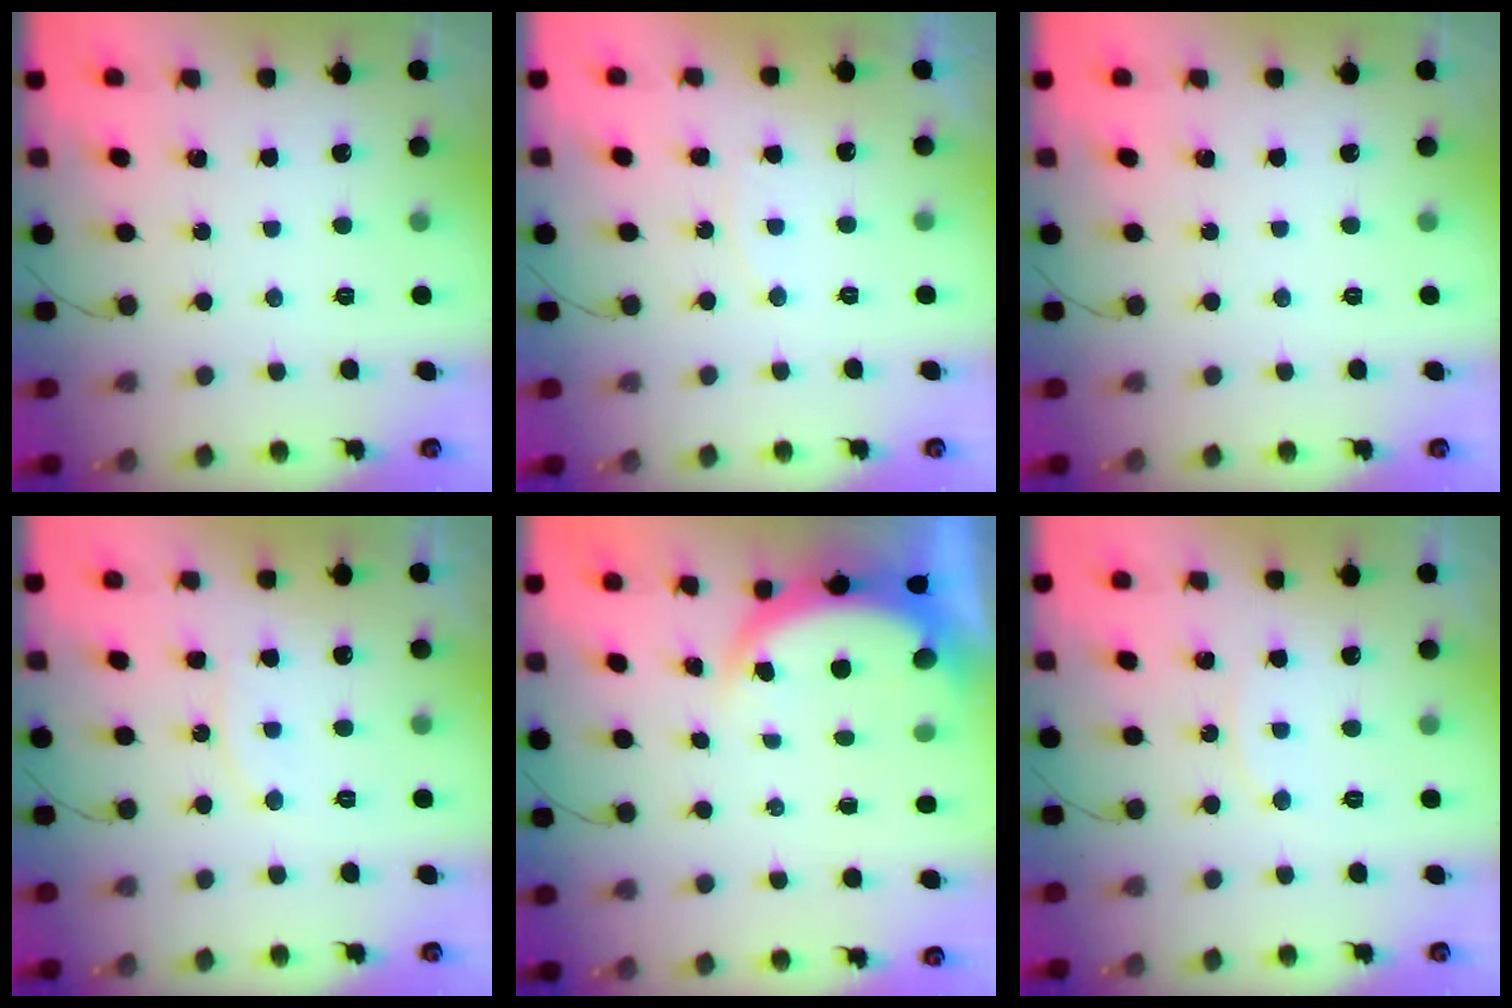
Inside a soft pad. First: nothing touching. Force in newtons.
{"total": 4.2, "press": 4.2, "slide": 0.3}
{"total": 0.0}
{"total": 7.0, "press": 7.0, "slide": 0.3}
{"total": 4.4, "press": 4.3, "slide": 0.8}
{"total": 3.8, "press": 3.8, "slide": 0.5}